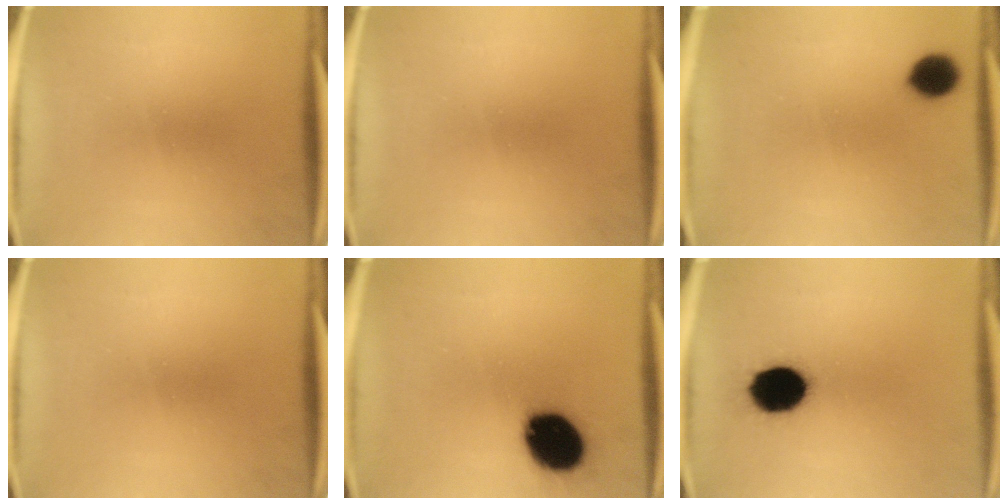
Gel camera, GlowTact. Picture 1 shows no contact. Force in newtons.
{"total": 0.0}
{"total": 6.7}
{"total": 0.0}
{"total": 16.6}
{"total": 13.8}